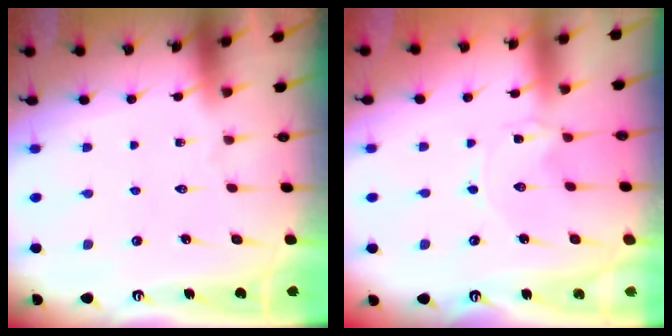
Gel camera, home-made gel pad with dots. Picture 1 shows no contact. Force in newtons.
{"total": 0.0}